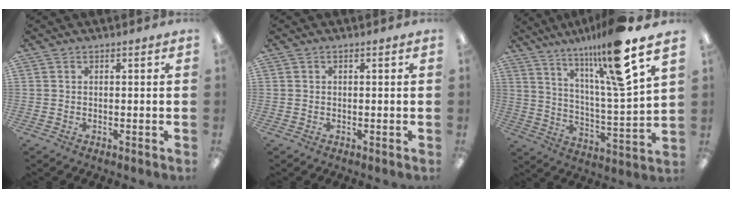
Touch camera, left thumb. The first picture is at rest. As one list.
[{"total": 0.0}, {"total": 16.6, "force": [11.7, 1.6, 11.8], "torque": [-0.208, -0.053, 0.178]}]